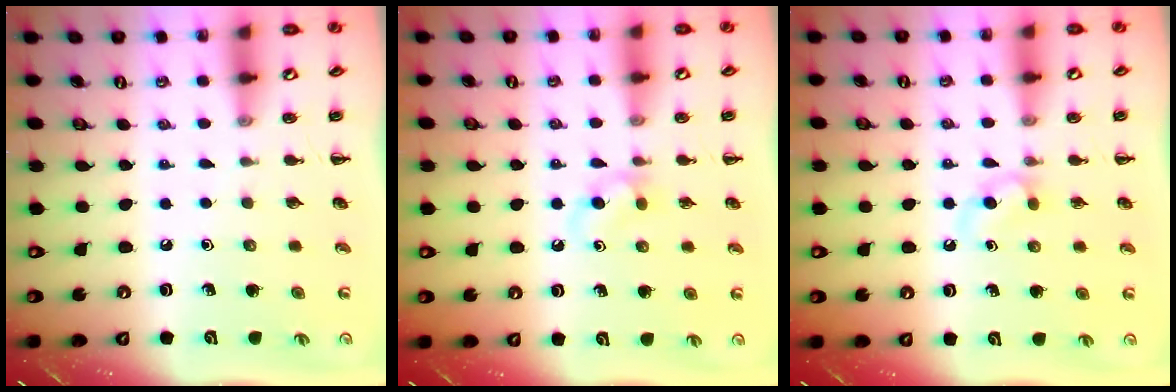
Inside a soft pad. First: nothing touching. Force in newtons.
{"total": 4.6, "press": 4.4, "slide": 1.5}
{"total": 3.4, "press": 3.2, "slide": 1.4}